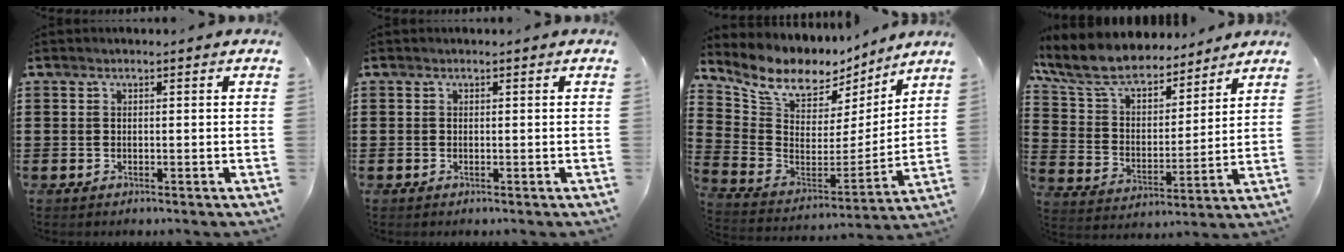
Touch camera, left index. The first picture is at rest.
{"total": 0.0}
{"total": 9.8, "force": [7.8, 4.6, 3.8], "torque": [-0.111, -0.049, 0.139]}
{"total": 9.1, "force": [8.1, 2.6, 3.3], "torque": [-0.102, -0.045, 0.144]}